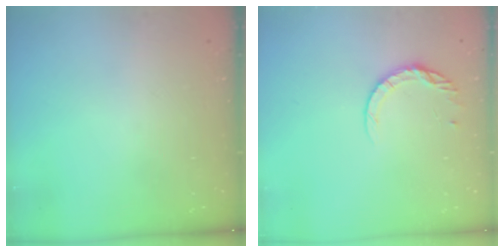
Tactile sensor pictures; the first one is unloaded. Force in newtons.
{"total": 7.9, "press": 7.8, "slide": 0.9}